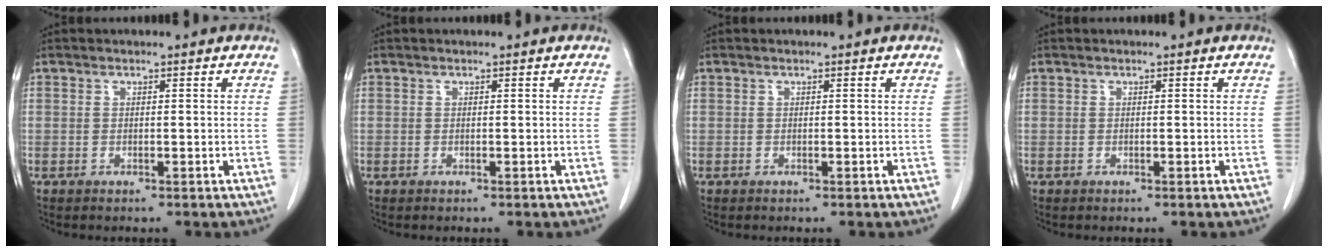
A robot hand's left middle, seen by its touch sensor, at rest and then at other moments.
{"total": 0.0}
{"total": 0.0}
{"total": 0.0}